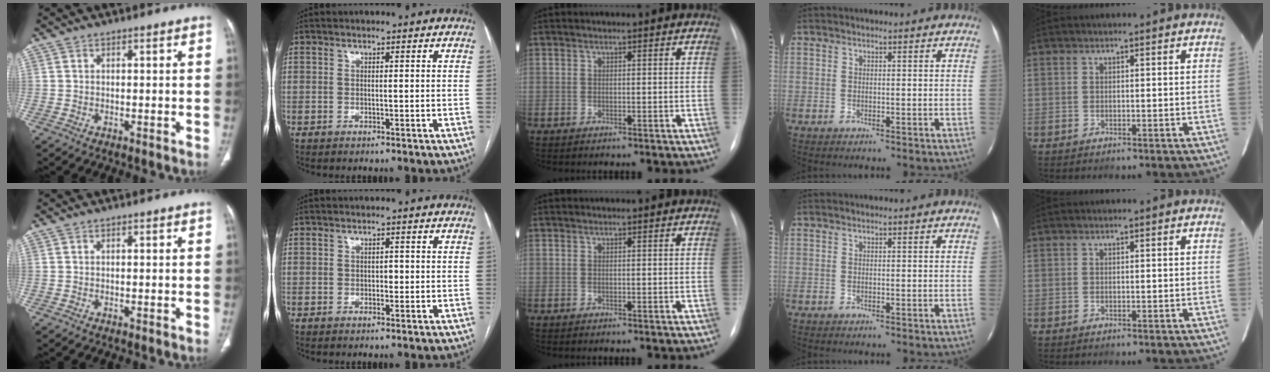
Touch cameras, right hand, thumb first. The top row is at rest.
{"index": {"total": 0.9, "force": [-0.1, 0.6, 0.6], "torque": [-0.005, 0.003, -0.003]}}